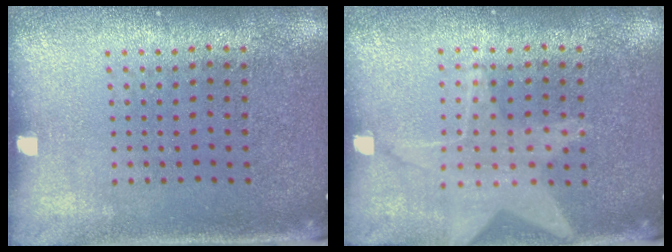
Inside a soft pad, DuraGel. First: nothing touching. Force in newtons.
{"total": 1.4, "press": 1.3, "slide": 0.4}